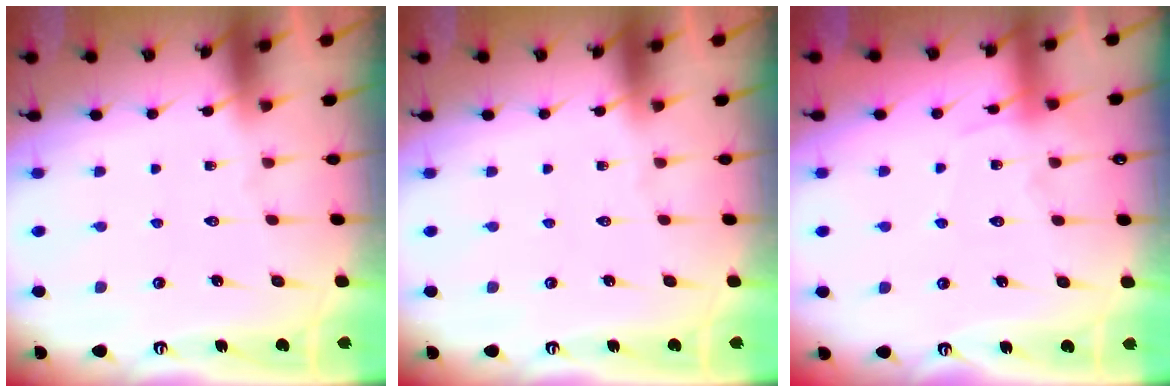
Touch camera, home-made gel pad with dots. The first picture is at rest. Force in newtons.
{"total": 0.0}
{"total": 6.2, "press": 6.1, "slide": 0.7}